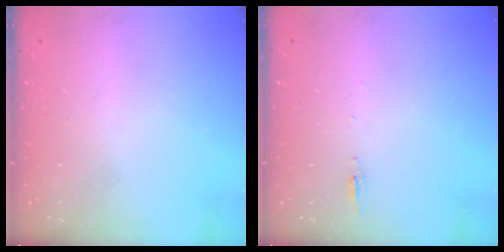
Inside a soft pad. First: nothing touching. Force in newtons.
{"total": 5.0, "press": 4.7, "slide": 1.7}